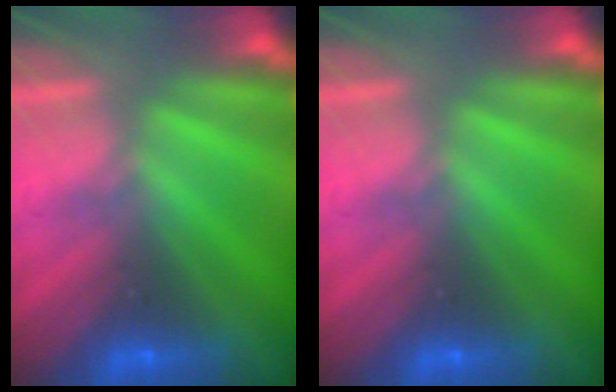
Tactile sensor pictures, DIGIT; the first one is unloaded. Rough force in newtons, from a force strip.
{"total": 0.0}